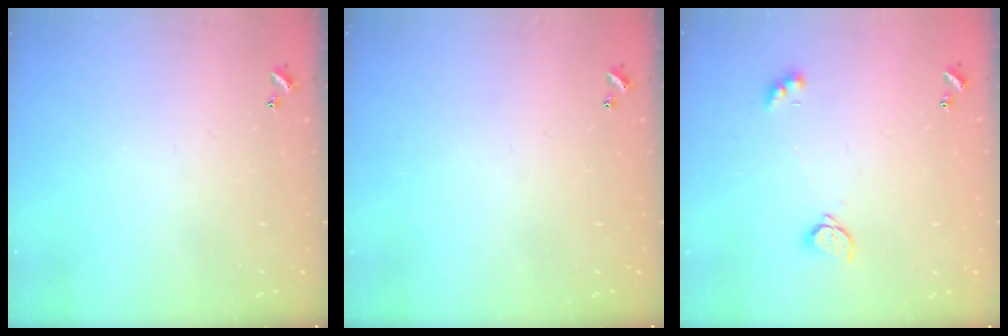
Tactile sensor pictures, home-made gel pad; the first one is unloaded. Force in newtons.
{"total": 0.0}
{"total": 2.1, "press": 2.0, "slide": 0.5}